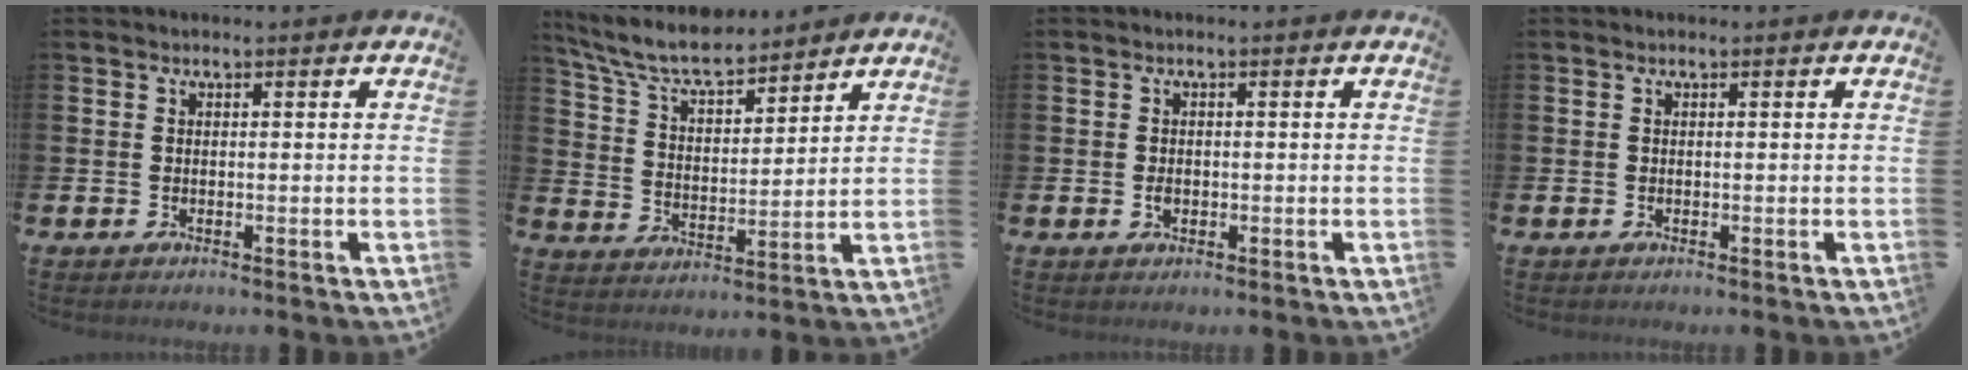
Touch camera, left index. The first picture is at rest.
{"total": 7.8, "force": [7.1, 1.4, 2.7], "torque": [-0.084, -0.038, 0.127]}
{"total": 1.2, "force": [-0.3, 0.9, 0.8], "torque": [-0.012, 0.004, -0.009]}
{"total": 0.0}